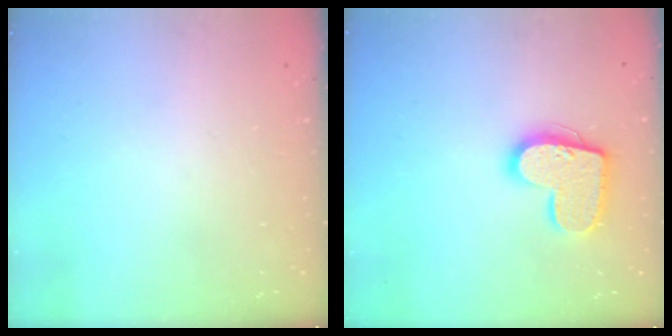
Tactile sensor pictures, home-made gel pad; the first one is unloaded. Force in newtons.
{"total": 15.7, "press": 15.6, "slide": 0.9}